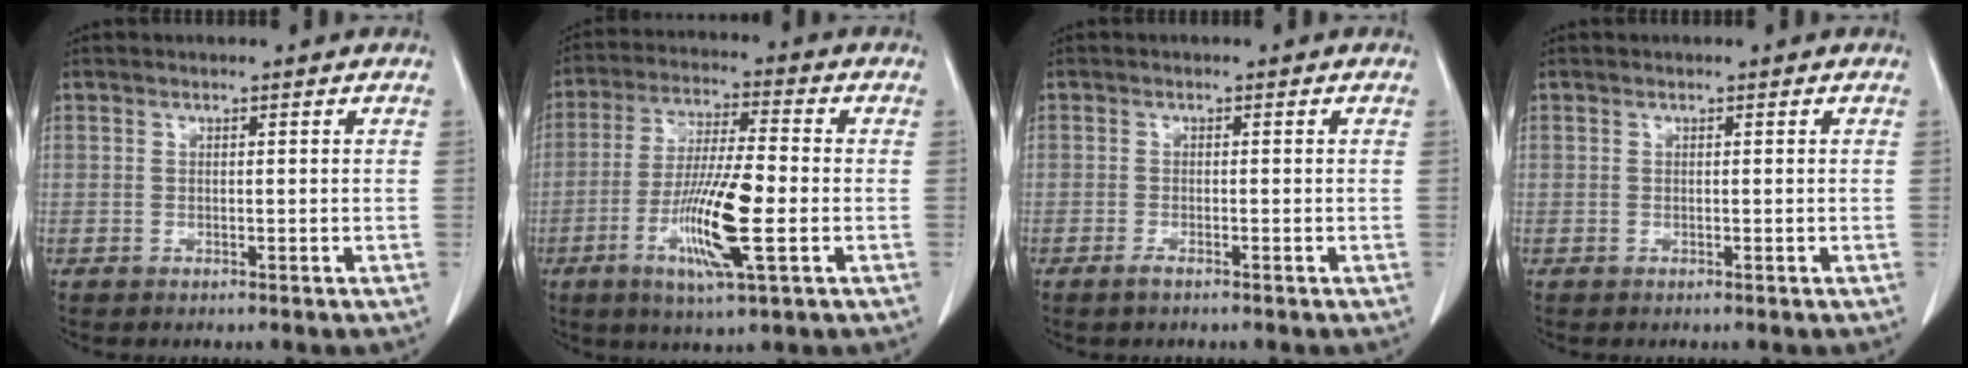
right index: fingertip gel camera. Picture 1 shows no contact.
{"total": 12.4, "force": [-3.5, 1.0, 11.9], "torque": [-0.228, -0.016, -0.067]}
{"total": 1.2, "force": [-0.9, 0.1, 0.8], "torque": [-0.019, -0.002, -0.017]}
{"total": 0.0}